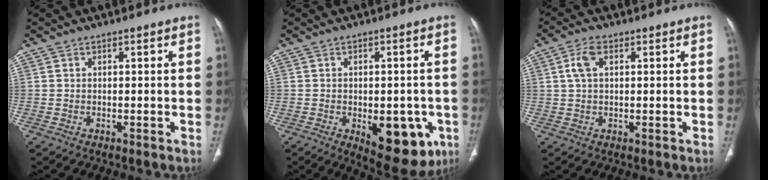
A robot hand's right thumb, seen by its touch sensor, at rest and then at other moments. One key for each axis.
{"total": 13.5, "fx": -4.6, "fy": 6.9, "fz": 10.7, "tx": -0.105, "ty": 0.003, "tz": -0.043}
{"total": 4.3, "fx": 1.4, "fy": 2.4, "fz": 3.3, "tx": -0.076, "ty": 0.011, "tz": 0.029}